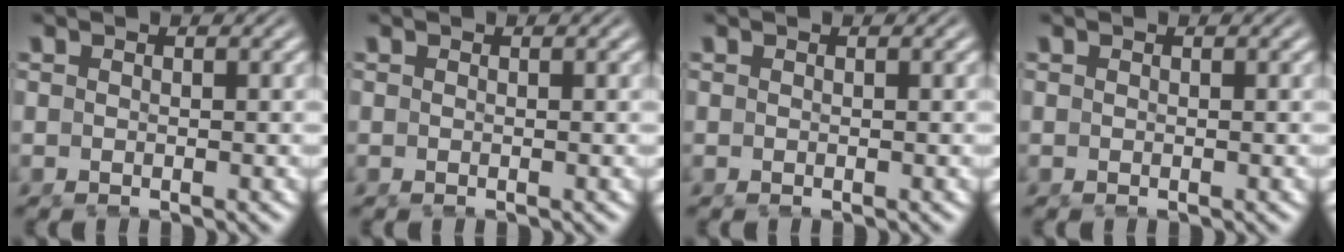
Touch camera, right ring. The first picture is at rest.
{"total": 0.0}
{"total": 0.0}
{"total": 0.0}